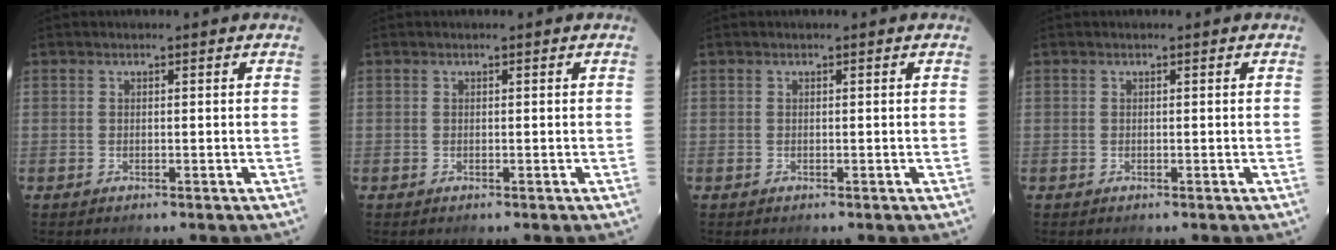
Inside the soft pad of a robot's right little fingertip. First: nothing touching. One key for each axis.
{"total": 0.0}
{"total": 0.0}
{"total": 0.0}